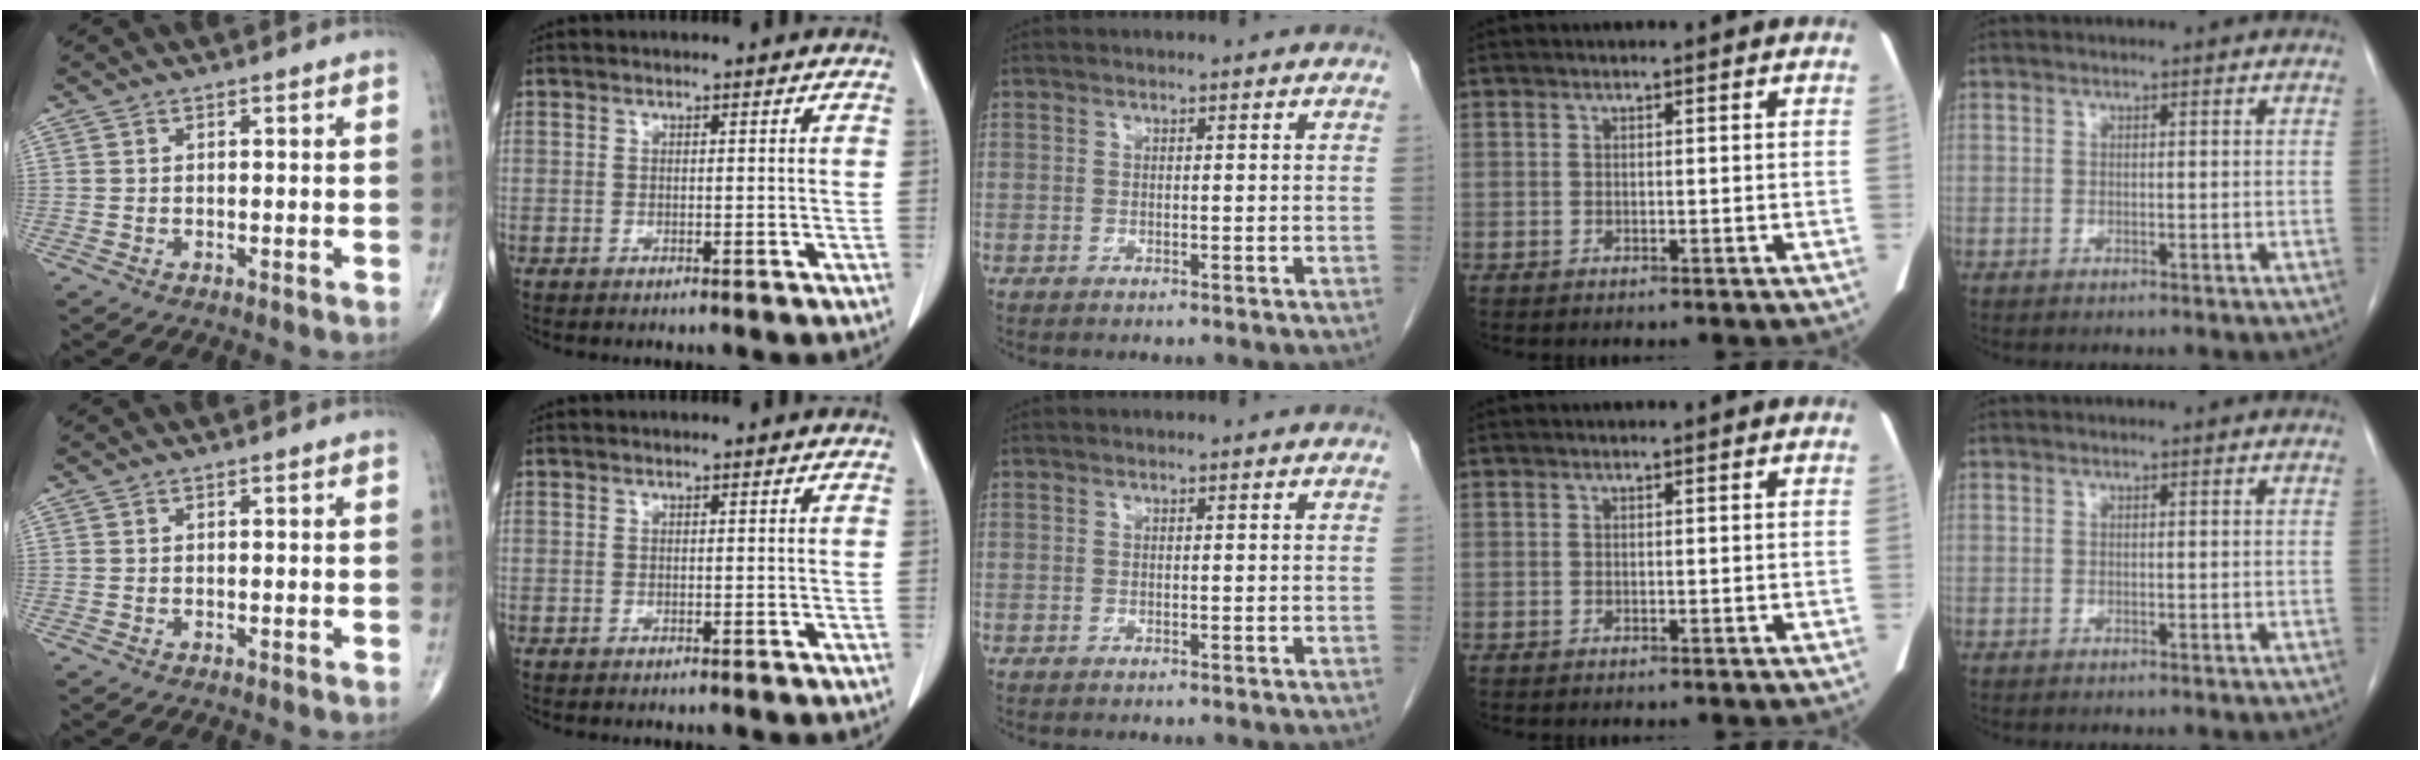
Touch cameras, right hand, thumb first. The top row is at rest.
{}